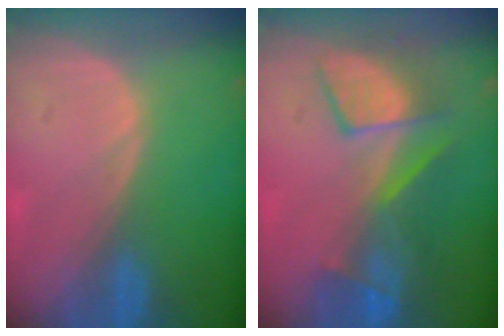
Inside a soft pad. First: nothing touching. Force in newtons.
{"total": 8.3, "press": 8.3, "slide": 0.5}